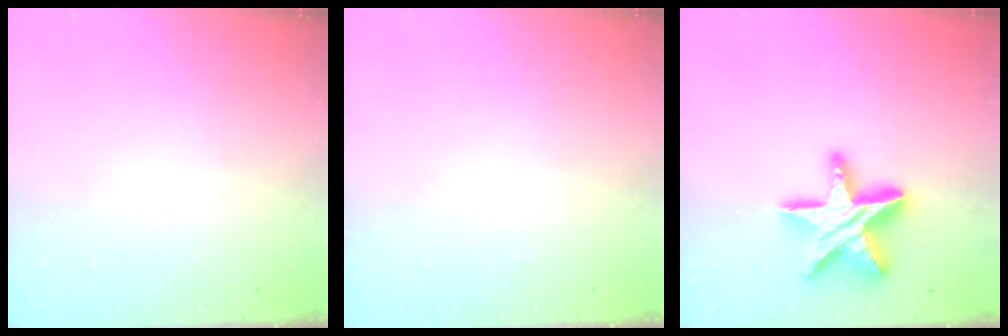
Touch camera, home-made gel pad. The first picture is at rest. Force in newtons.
{"total": 0.0}
{"total": 17.1, "press": 17.0, "slide": 1.5}